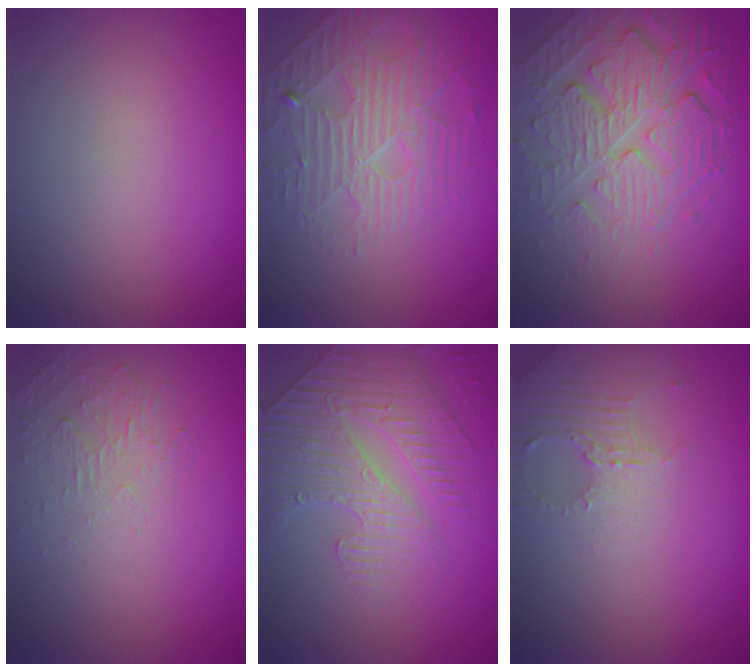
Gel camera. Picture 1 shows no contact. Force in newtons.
{"total": 4.1, "press": 4.0, "slide": 1.0}
{"total": 6.9, "press": 5.1, "slide": 4.7}
{"total": 1.9, "press": 0.5, "slide": 1.9}
{"total": 4.2, "press": 4.1, "slide": 0.6}
{"total": 3.0, "press": 2.9, "slide": 0.7}